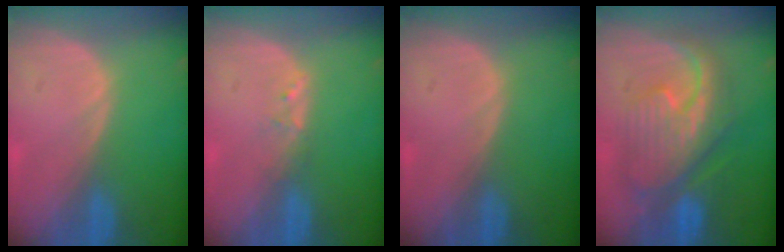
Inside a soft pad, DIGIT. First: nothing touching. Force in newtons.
{"total": 1.2, "press": 1.1, "slide": 0.2}
{"total": 0.0}
{"total": 10.3, "press": 10.2, "slide": 0.9}